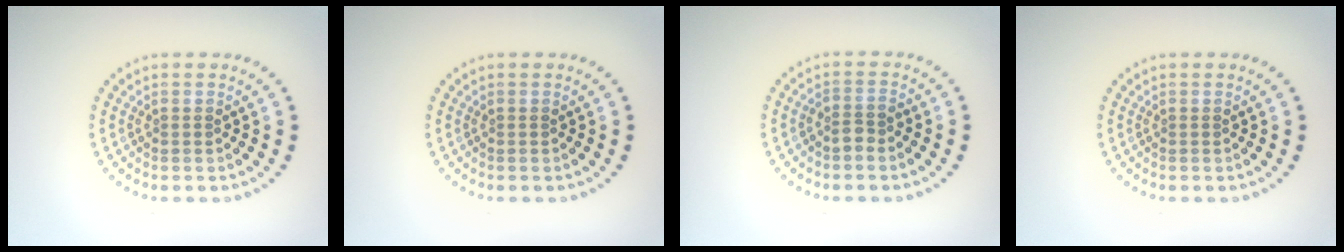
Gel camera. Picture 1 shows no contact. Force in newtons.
{"total": 0.0}
{"total": 1.5, "press": 1.3, "slide": 0.8}
{"total": 0.0}